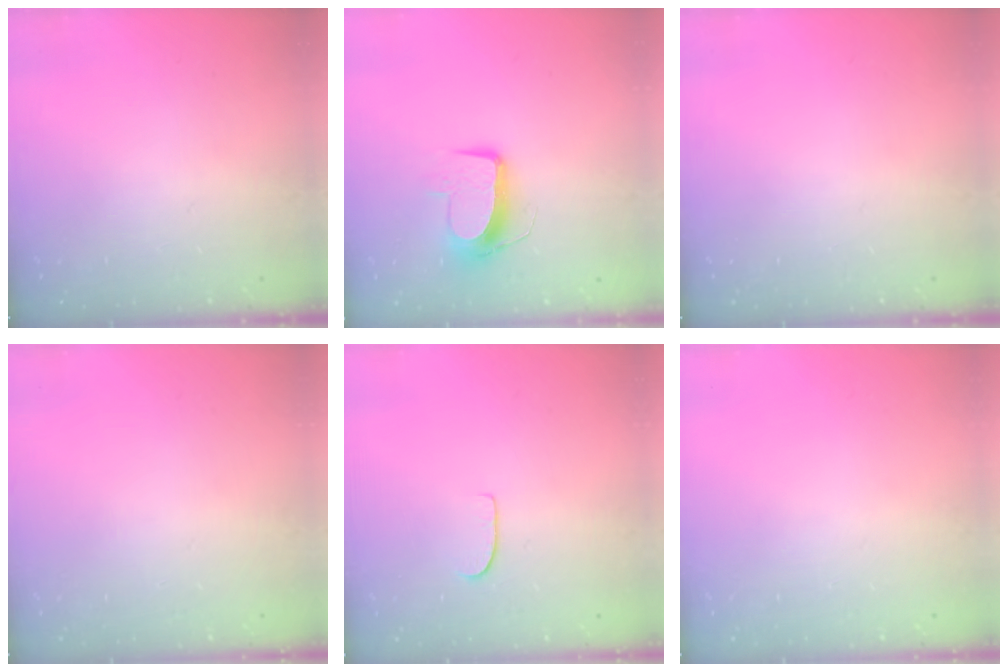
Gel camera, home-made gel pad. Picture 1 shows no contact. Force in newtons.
{"total": 10.2, "press": 10.1, "slide": 0.5}
{"total": 0.0}
{"total": 0.0}
{"total": 5.2, "press": 5.2, "slide": 0.4}
{"total": 0.0}